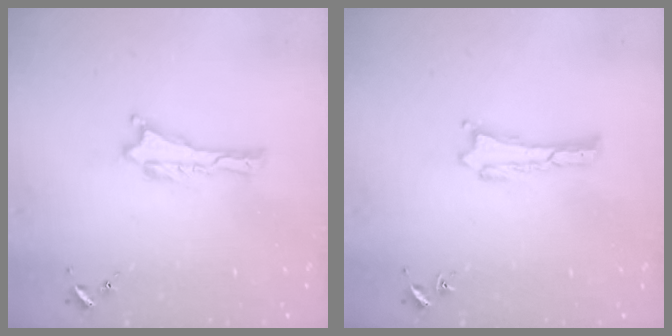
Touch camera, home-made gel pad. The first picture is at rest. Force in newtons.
{"total": 0.0}